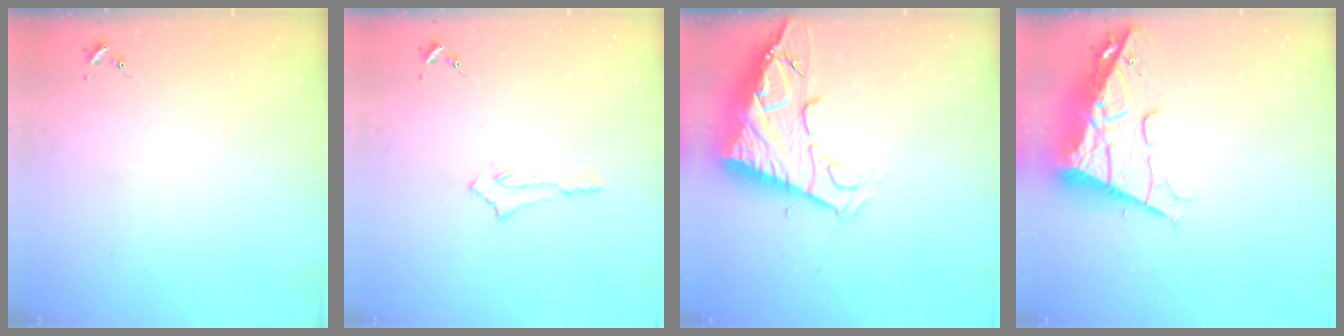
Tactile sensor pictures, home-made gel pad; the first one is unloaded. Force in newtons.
{"total": 4.3, "press": 4.2, "slide": 0.5}
{"total": 15.0, "press": 14.9, "slide": 1.4}
{"total": 15.2, "press": 15.1, "slide": 1.8}